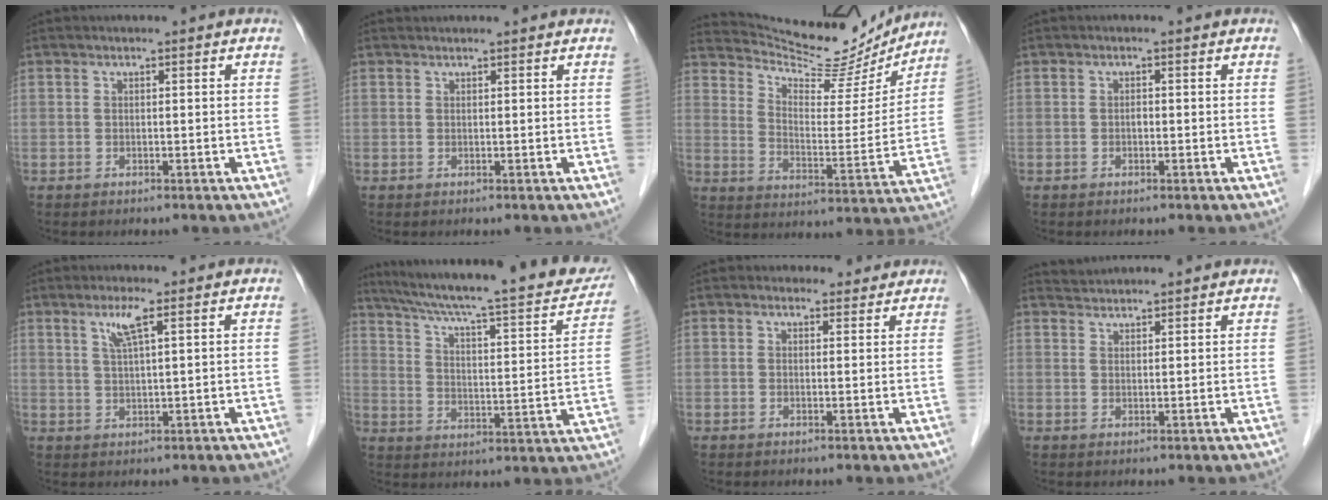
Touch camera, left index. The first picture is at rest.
{"total": 2.9, "force": [2.9, 0.3, 0.4], "torque": [-0.008, 0.024, 0.033]}
{"total": 17.4, "force": [16.6, 3.4, 3.6], "torque": [-0.059, -0.028, 0.238]}
{"total": 0.5, "force": [-0.1, 0.4, 0.4], "torque": [-0.006, 0.003, -0.005]}
{"total": 3.6, "force": [1.9, 0.0, 3.1], "torque": [-0.067, 0.001, 0.040]}
{"total": 26.6, "force": [22.7, 3.4, 13.4], "torque": [-0.208, -0.015, 0.304]}
{"total": 2.9, "force": [2.5, 1.4, -0.1], "torque": [0.005, 0.006, 0.025]}
{"total": 4.0, "force": [4.0, 0.1, 0.1], "torque": [-0.009, 0.030, 0.065]}